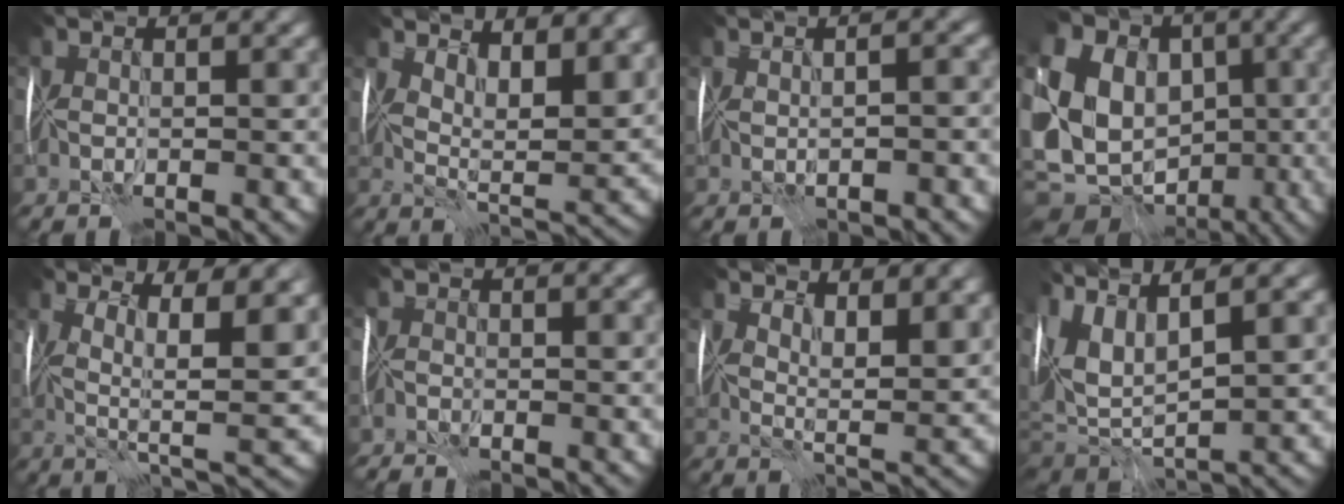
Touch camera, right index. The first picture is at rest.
{"total": 8.5, "force": [5.9, 3.0, 5.3], "torque": [-0.073, 0.000, 0.088]}
{"total": 2.5, "force": [0.4, 0.8, 2.4], "torque": [-0.033, 0.014, 0.006]}
{"total": 21.2, "force": [-2.4, 18.0, 10.8], "torque": [-0.239, 0.011, -0.078]}
{"total": 10.3, "force": [2.8, 3.1, 9.4], "torque": [-0.146, 0.001, 0.055]}
{"total": 1.4, "force": [-1.4, -0.2, 0.0], "torque": [-0.005, -0.002, -0.033]}
{"total": 6.3, "force": [4.7, 1.9, 3.7], "torque": [-0.052, 0.000, 0.077]}
{"total": 7.9, "force": [3.2, 3.1, 6.5], "torque": [-0.155, -0.001, 0.067]}